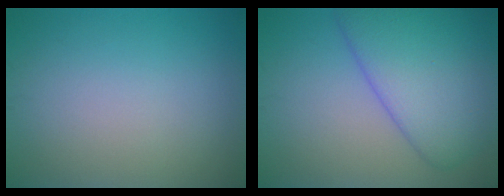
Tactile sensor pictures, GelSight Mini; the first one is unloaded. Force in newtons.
{"total": 8.0, "press": 8.0, "slide": 0.3}